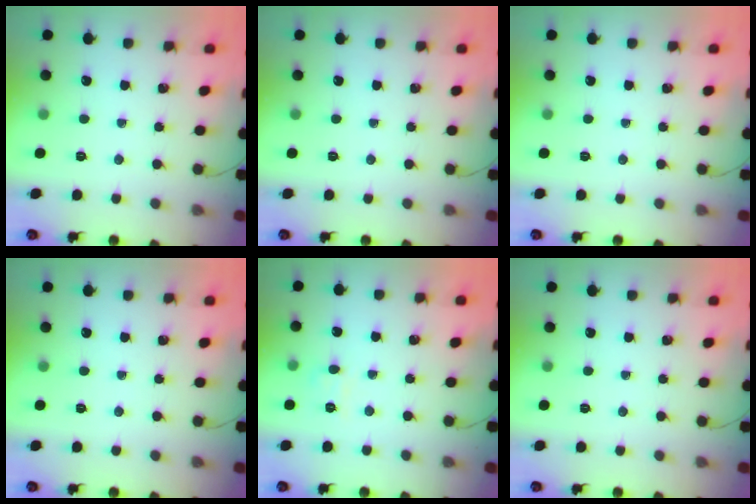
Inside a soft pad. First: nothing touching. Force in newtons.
{"total": 0.0}
{"total": 0.0}
{"total": 0.0}
{"total": 6.0, "press": 5.7, "slide": 1.9}
{"total": 0.0}